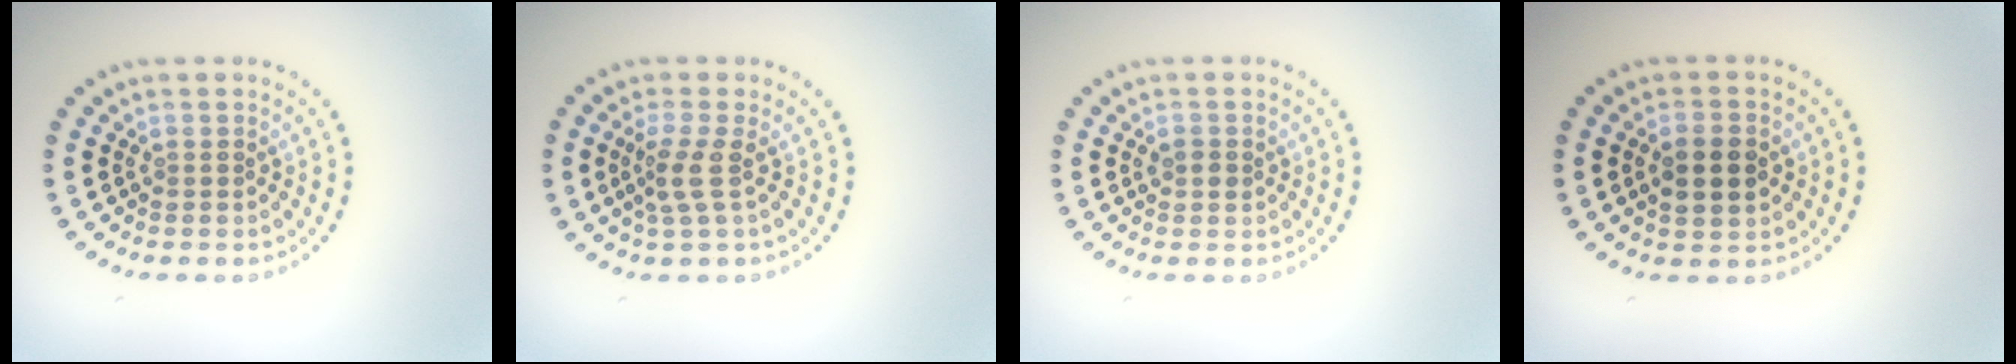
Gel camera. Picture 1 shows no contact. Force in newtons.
{"total": 2.3, "press": 1.6, "slide": 1.6}
{"total": 1.0, "press": 1.0, "slide": 0.1}
{"total": 2.9, "press": 2.9, "slide": 0.3}